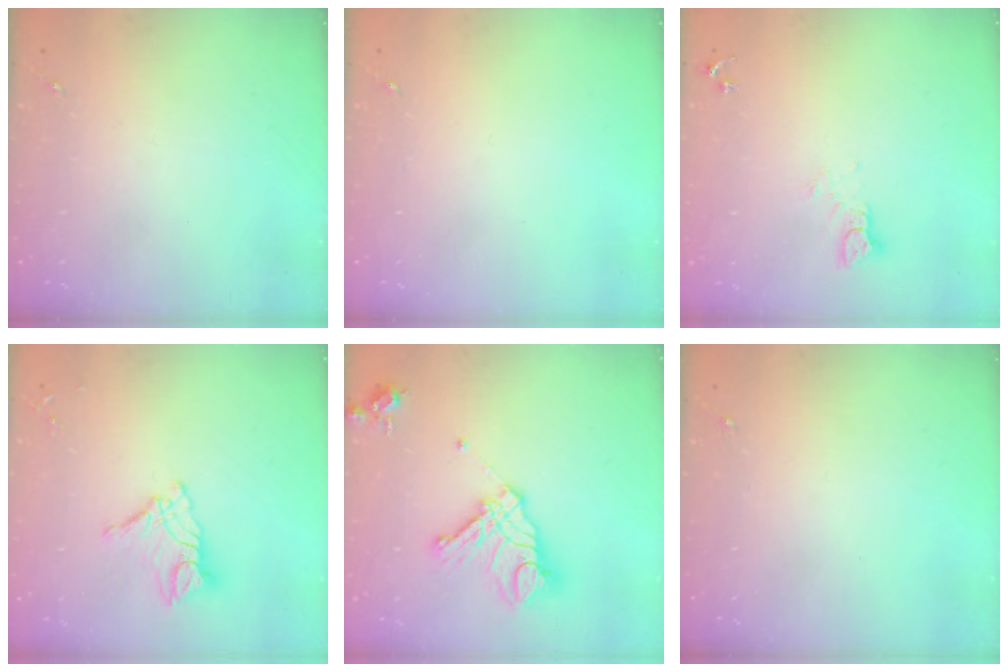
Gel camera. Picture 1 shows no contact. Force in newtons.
{"total": 0.0}
{"total": 3.7, "press": 3.7, "slide": 0.4}
{"total": 11.3, "press": 11.2, "slide": 1.1}
{"total": 17.6, "press": 17.5, "slide": 1.9}
{"total": 0.0}